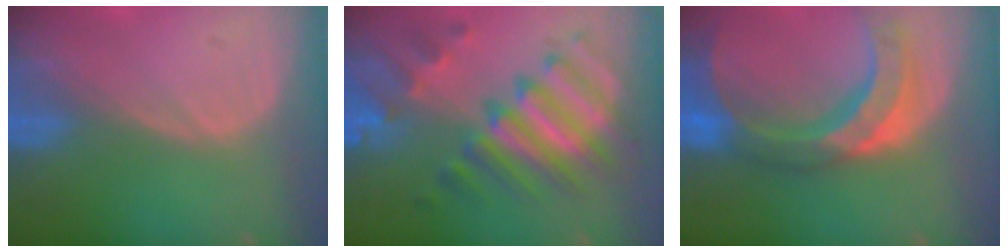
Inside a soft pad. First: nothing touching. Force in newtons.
{"total": 10.5, "press": 10.5, "slide": 0.9}
{"total": 11.5, "press": 9.7, "slide": 6.1}